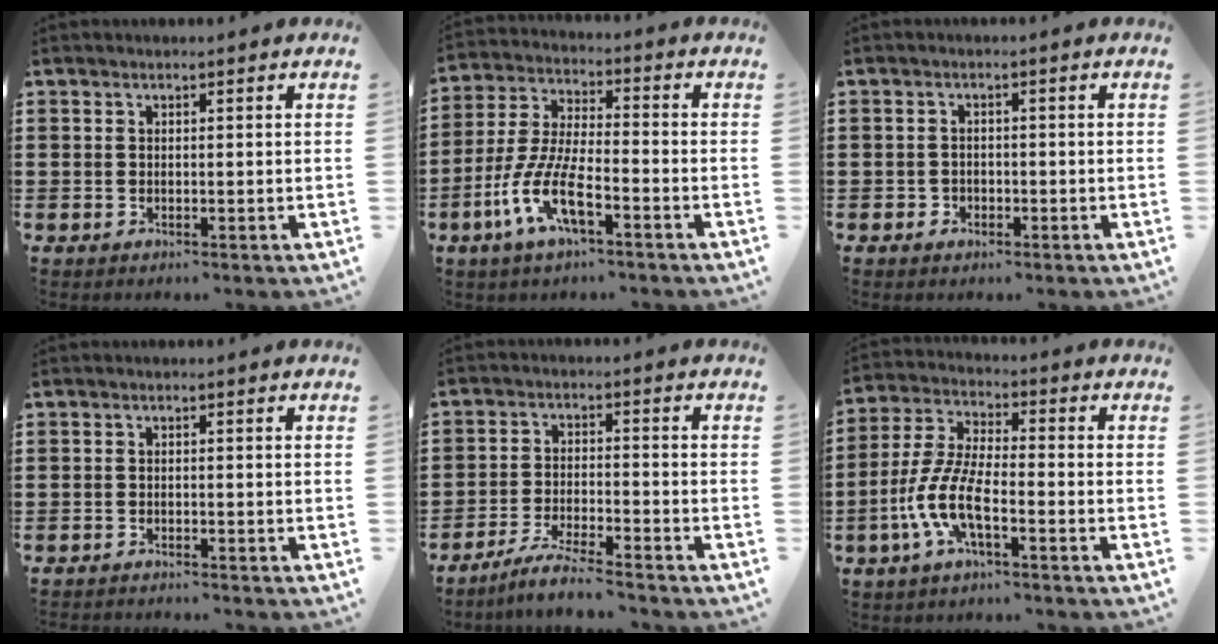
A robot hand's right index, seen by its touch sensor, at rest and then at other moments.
{"total": 9.6, "force": [-5.1, 2.6, 7.8], "torque": [-0.194, -0.015, -0.102]}
{"total": 1.2, "force": [-0.7, 1.0, 0.1], "torque": [-0.005, 0.001, -0.017]}
{"total": 1.1, "force": [-1.1, -0.1, 0.0], "torque": [-0.003, 0.001, -0.023]}
{"total": 5.0, "force": [-4.7, -0.2, 1.8], "torque": [-0.045, -0.008, -0.094]}
{"total": 8.2, "force": [-3.9, 2.1, 7.0], "torque": [-0.177, -0.017, -0.080]}